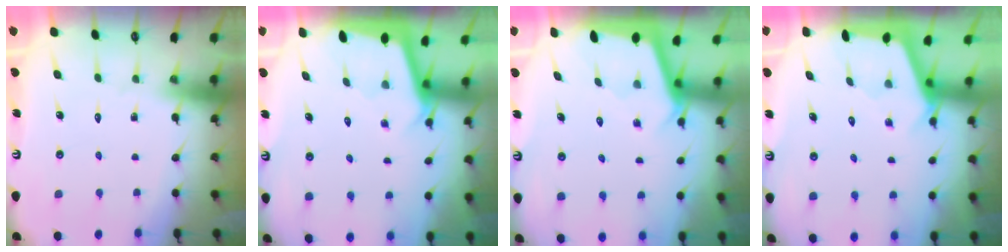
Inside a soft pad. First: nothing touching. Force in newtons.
{"total": 1.8, "press": 1.8, "slide": 0.1}
{"total": 2.0, "press": 2.0, "slide": 0.3}
{"total": 2.4, "press": 2.4, "slide": 0.3}